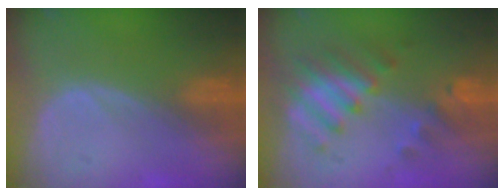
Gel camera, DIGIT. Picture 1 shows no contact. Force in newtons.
{"total": 7.6, "press": 7.0, "slide": 3.0}